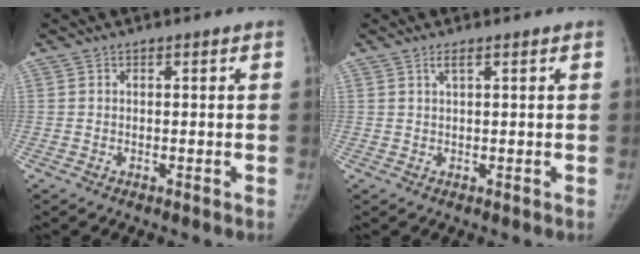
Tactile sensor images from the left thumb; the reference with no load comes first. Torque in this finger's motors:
{"motor_torque": [0.53, 0.22, 0.32, -0.33, 0.11]}